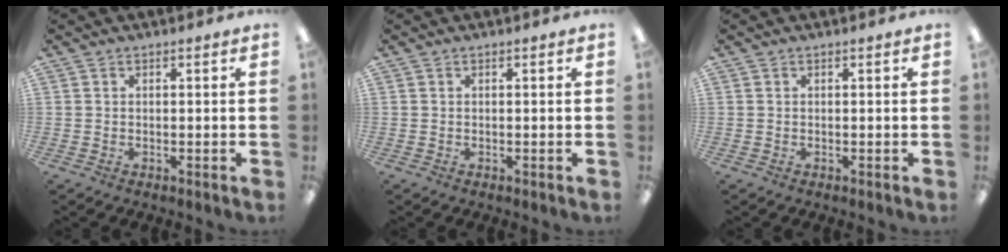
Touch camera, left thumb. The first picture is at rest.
{"total": 0.0}
{"total": 0.0}